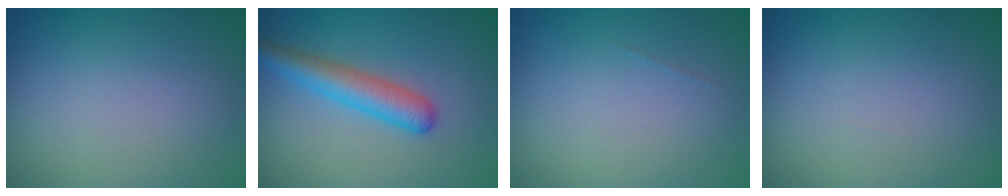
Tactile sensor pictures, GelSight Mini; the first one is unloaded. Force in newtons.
{"total": 4.1, "press": 4.1, "slide": 0.1}
{"total": 0.0}
{"total": 0.0}